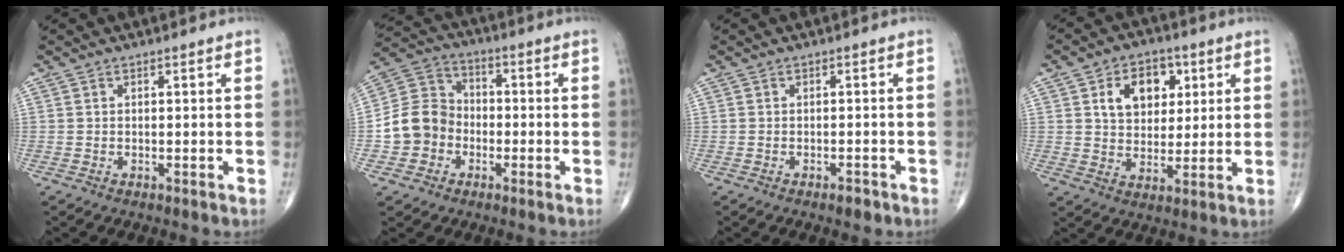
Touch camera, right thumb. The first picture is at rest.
{"total": 10.3, "force": [-2.7, 9.0, 4.2], "torque": [-0.058, 0.035, -0.057]}
{"total": 1.6, "force": [-1.1, 0.7, 1.0], "torque": [-0.016, 0.003, -0.016]}
{"total": 10.5, "force": [3.6, 7.5, 6.4], "torque": [-0.062, -0.008, 0.061]}